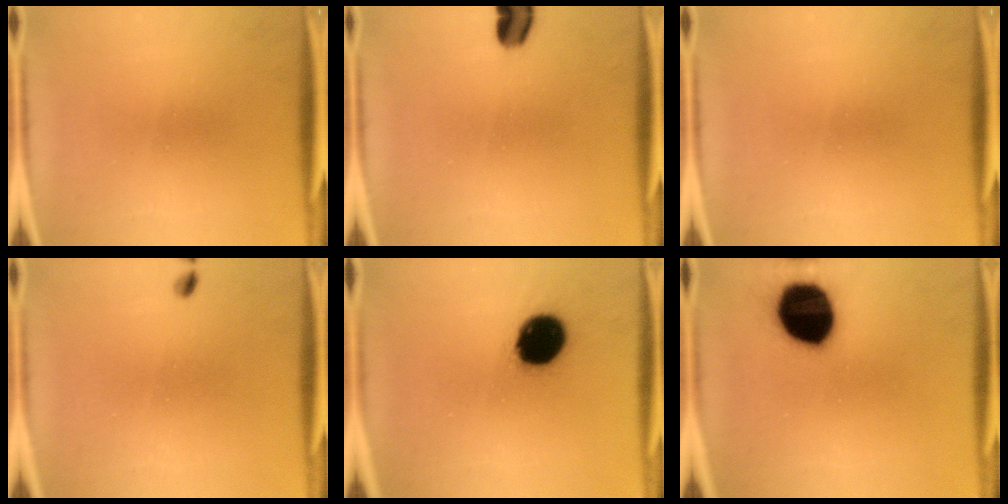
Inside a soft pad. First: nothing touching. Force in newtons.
{"total": 4.5}
{"total": 0.0}
{"total": 1.0}
{"total": 14.8}
{"total": 19.7}